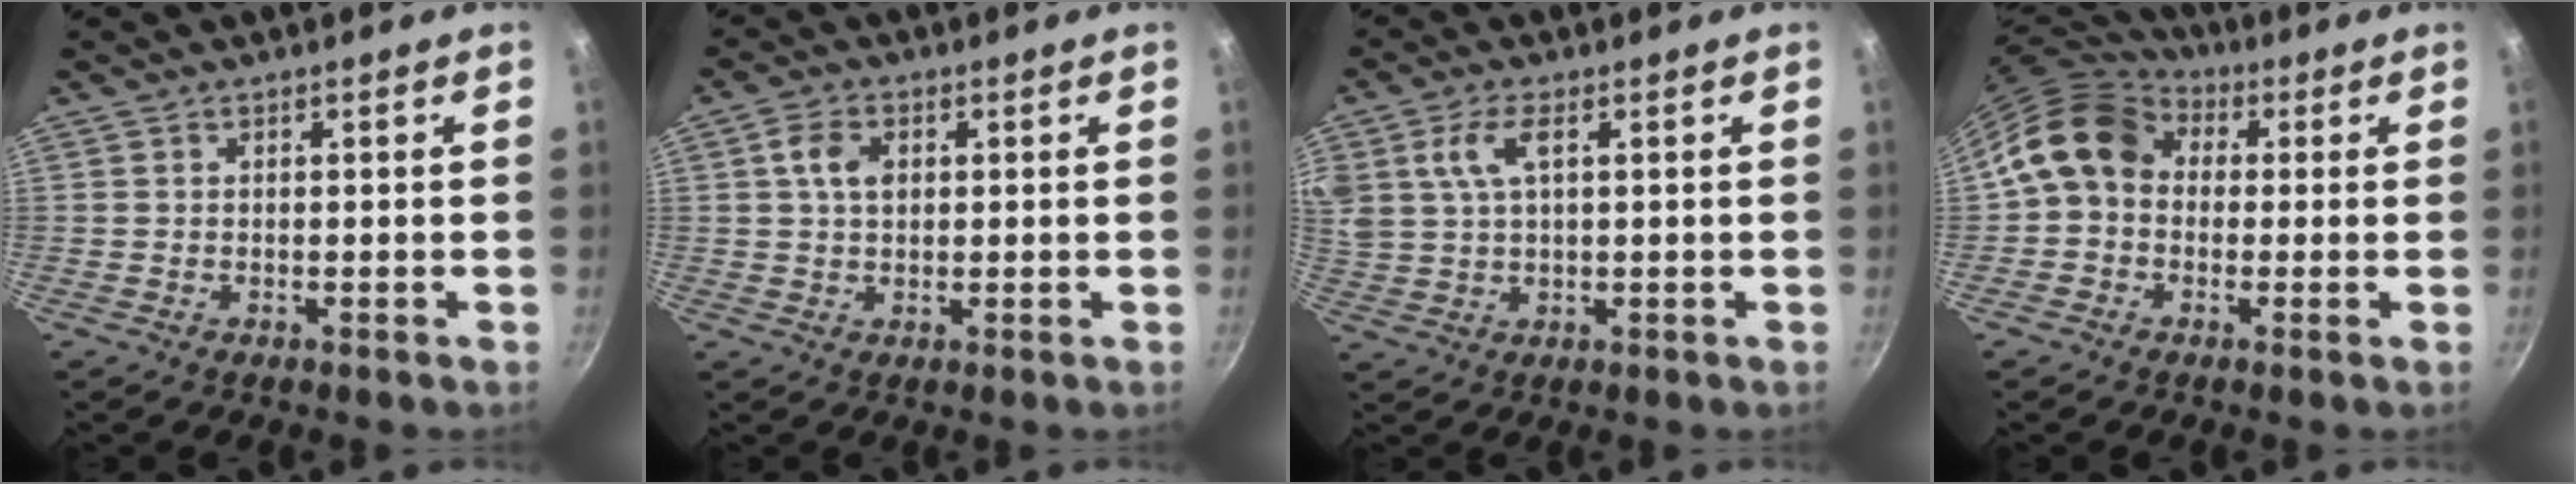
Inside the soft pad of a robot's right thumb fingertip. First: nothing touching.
{"total": 4.8, "force": [1.1, 3.2, 3.3], "torque": [-0.056, 0.004, 0.016]}
{"total": 7.8, "force": [2.9, 4.1, 6.0], "torque": [-0.118, 0.010, 0.056]}
{"total": 11.6, "force": [1.4, 9.5, 6.6], "torque": [-0.093, 0.024, 0.001]}